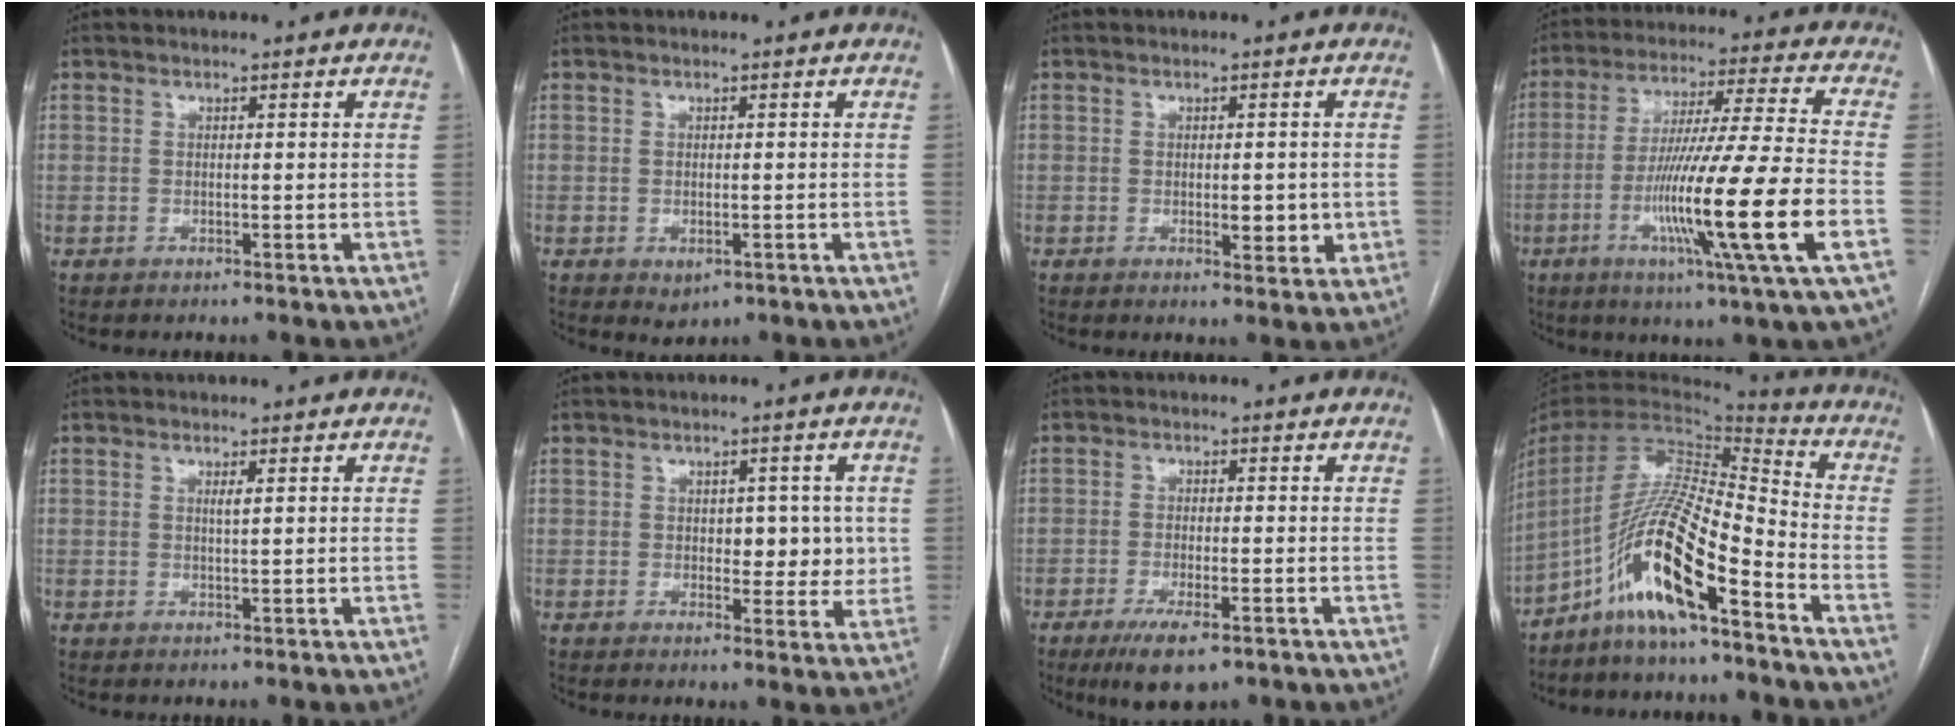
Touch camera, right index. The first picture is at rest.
{"total": 2.1, "force": [-0.8, 1.4, 1.4], "torque": [-0.017, -0.002, -0.001]}
{"total": 3.7, "force": [-0.5, 1.5, 3.3], "torque": [-0.046, -0.003, -0.003]}
{"total": 19.6, "force": [-6.0, -1.6, 18.6], "torque": [-0.335, -0.025, -0.111]}
{"total": 0.9, "force": [0.4, -0.1, 0.8], "torque": [-0.017, -0.001, 0.007]}
{"total": 5.5, "force": [0.5, 3.3, 4.3], "torque": [-0.038, 0.007, 0.009]}
{"total": 6.4, "force": [-4.0, 1.6, 4.8], "torque": [-0.085, -0.013, -0.061]}
{"total": 15.0, "force": [-9.1, 2.0, 11.8], "torque": [-0.230, 0.004, -0.167]}